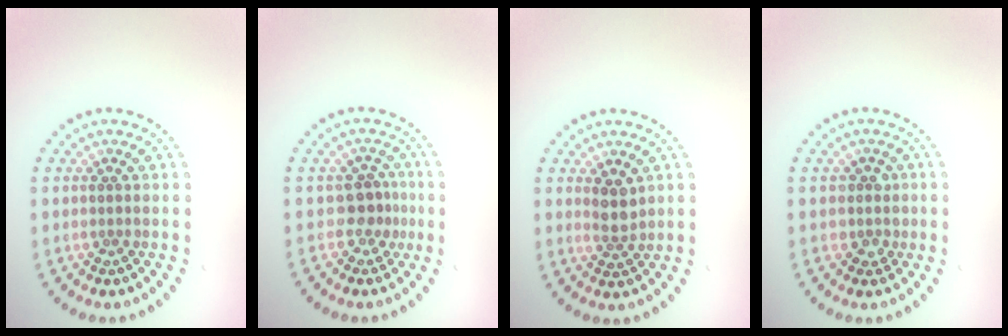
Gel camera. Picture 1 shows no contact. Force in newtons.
{"total": 2.4, "press": 1.7, "slide": 1.6}
{"total": 2.0, "press": 1.7, "slide": 1.0}
{"total": 1.8, "press": 1.5, "slide": 0.9}